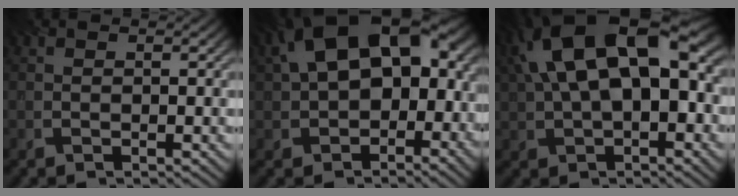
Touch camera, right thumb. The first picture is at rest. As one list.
[{"total": 18.1, "force": [2.8, 11.1, 14.0], "torque": [-0.224, 0.011, 0.045]}, {"total": 18.5, "force": [4.7, 9.5, 15.1], "torque": [-0.271, 0.040, 0.071]}]